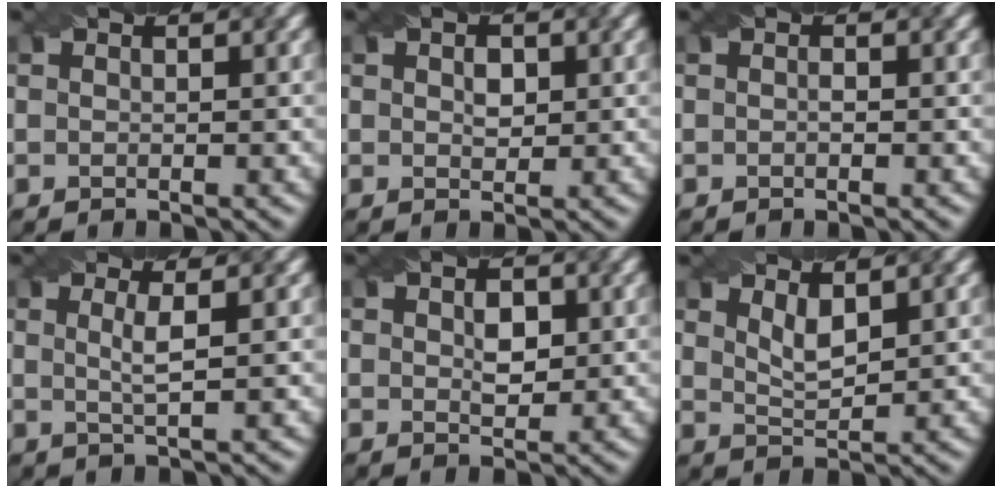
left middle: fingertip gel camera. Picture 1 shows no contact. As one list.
[{"total": 1.5, "force": [0.4, 1.0, 1.1], "torque": [-0.017, 0.000, 0.008]}, {"total": 0.5, "force": [-0.2, 0.2, 0.4], "torque": [-0.011, 0.001, -0.003]}, {"total": 2.1, "force": [0.5, 0.4, 2.1], "torque": [-0.039, 0.000, 0.005]}, {"total": 2.2, "force": [0.5, 1.3, 1.7], "torque": [-0.030, -0.001, 0.010]}, {"total": 2.3, "force": [1.4, 0.8, 1.6], "torque": [-0.035, -0.007, 0.029]}]